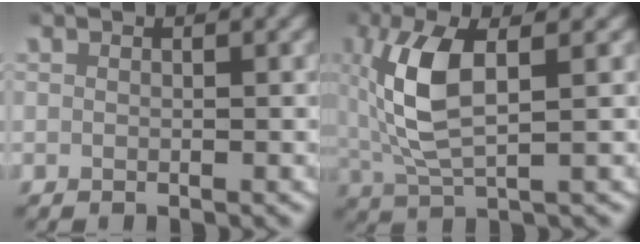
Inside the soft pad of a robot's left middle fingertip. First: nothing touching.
{"total": 6.1, "force": [0.9, 2.2, 5.6], "torque": [-0.125, 0.005, 0.019]}